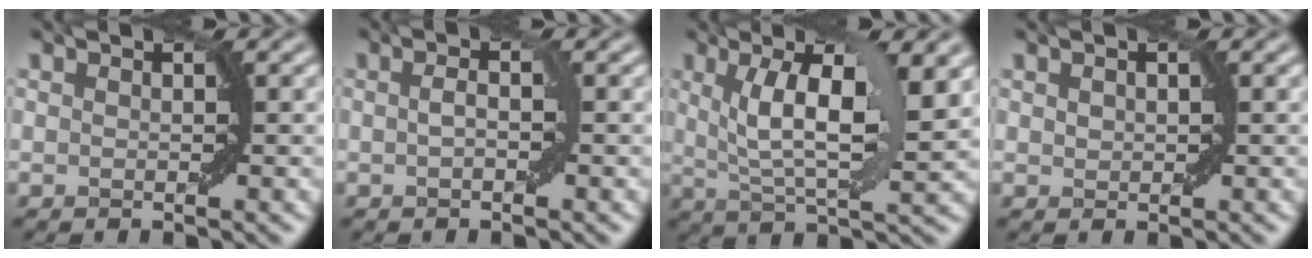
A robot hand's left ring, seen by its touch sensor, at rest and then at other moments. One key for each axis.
{"total": 1.1, "fx": 0.0, "fy": 0.3, "fz": 1.1, "tx": -0.023, "ty": 0.005, "tz": -0.002}
{"total": 8.2, "fx": 2.5, "fy": 2.3, "fz": 7.4, "tx": -0.125, "ty": 0.000, "tz": 0.045}
{"total": 0.9, "fx": 0.3, "fy": 0.6, "fz": 0.6, "tx": -0.010, "ty": 0.004, "tz": 0.007}